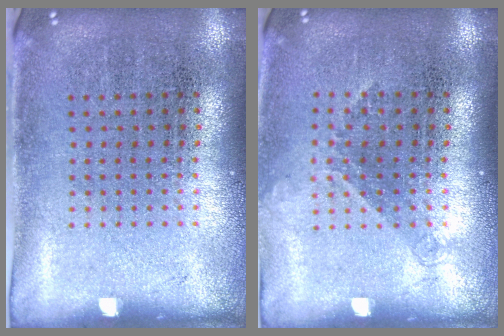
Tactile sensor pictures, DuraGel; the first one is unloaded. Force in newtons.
{"total": 1.2, "press": 0.9, "slide": 0.8}